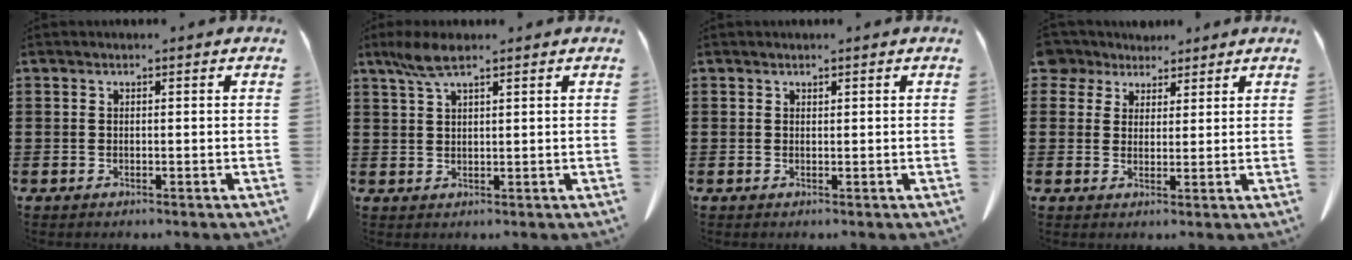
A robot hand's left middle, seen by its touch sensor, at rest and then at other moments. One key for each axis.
{"total": 4.6, "fx": 2.8, "fy": 1.1, "fz": 3.5, "tx": -0.083, "ty": 0.001, "tz": 0.049}
{"total": 0.5, "fx": 0.5, "fy": 0.2, "fz": 0.0, "tx": -0.002, "ty": 0.000, "tz": 0.010}
{"total": 4.3, "fx": 3.4, "fy": 2.5, "fz": 0.6, "tx": -0.023, "ty": 0.001, "tz": 0.063}